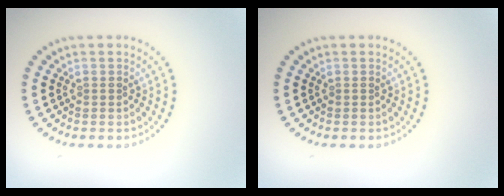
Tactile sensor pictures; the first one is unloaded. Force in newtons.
{"total": 0.0}